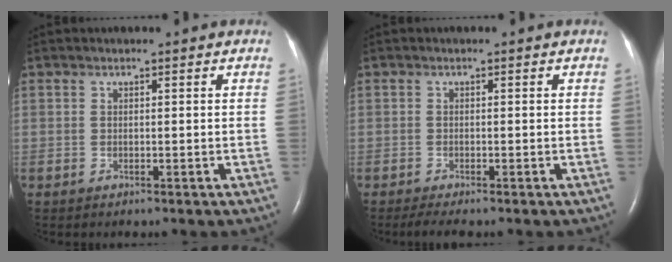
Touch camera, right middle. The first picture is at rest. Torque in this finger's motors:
{"motor_torque": [0.18, -0.13, -0.05, 0.00]}